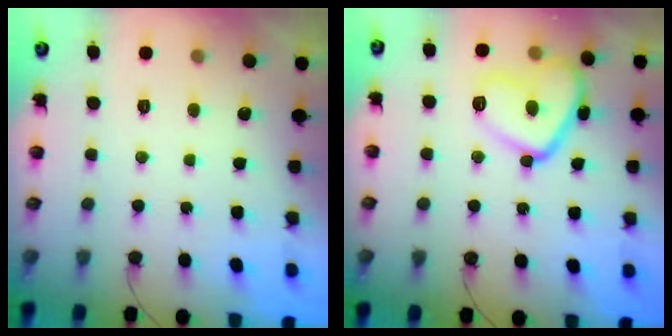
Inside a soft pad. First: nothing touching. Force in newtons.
{"total": 13.2, "press": 13.1, "slide": 1.2}